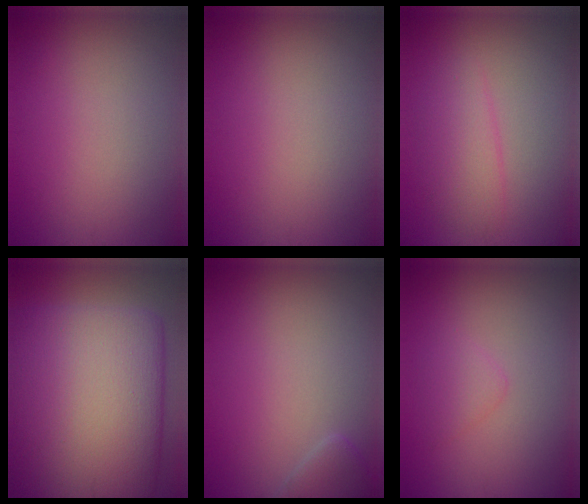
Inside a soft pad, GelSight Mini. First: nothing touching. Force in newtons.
{"total": 0.0}
{"total": 2.6, "press": 2.6, "slide": 0.1}
{"total": 22.1, "press": 22.1, "slide": 0.7}
{"total": 1.7, "press": 1.7, "slide": 0.1}
{"total": 1.4, "press": 1.4, "slide": 0.1}